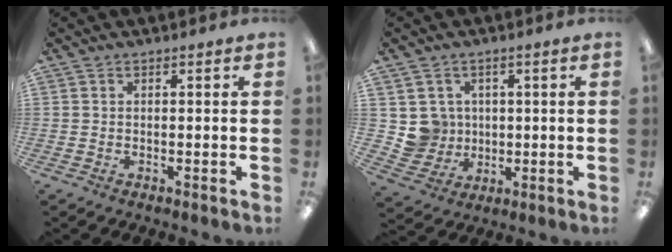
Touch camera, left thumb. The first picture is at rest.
{"total": 6.6, "force": [1.5, 6.4, 0.2], "torque": [-0.016, 0.002, 0.036]}